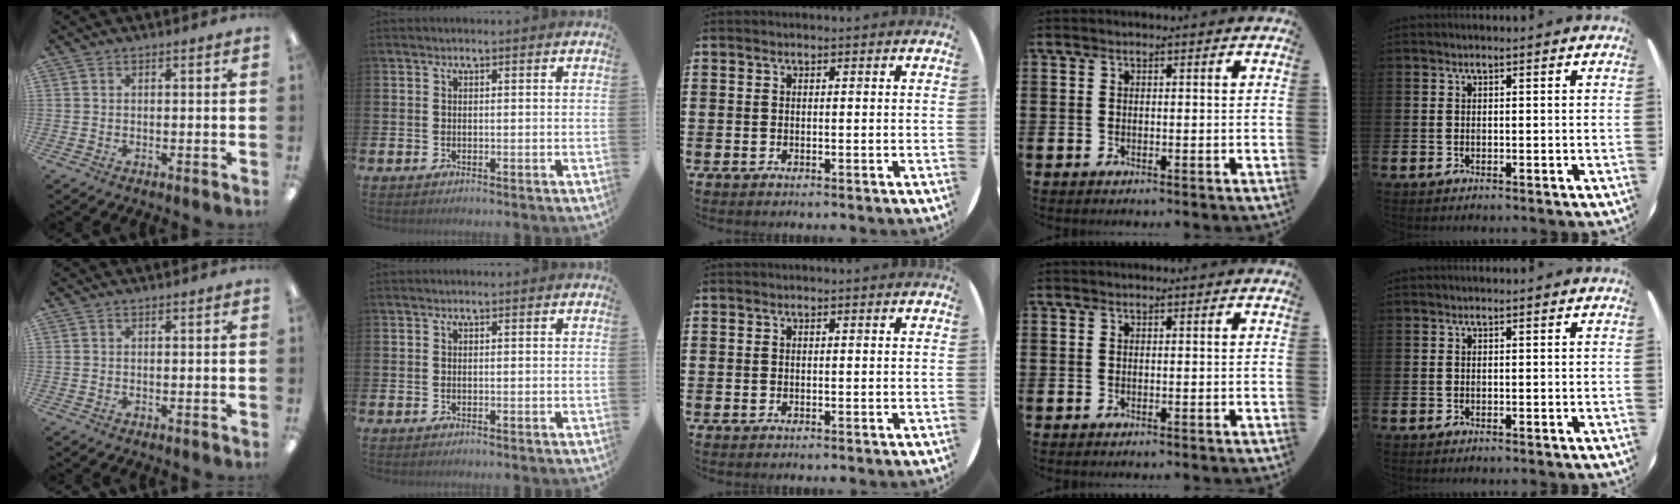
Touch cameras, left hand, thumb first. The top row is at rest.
{}